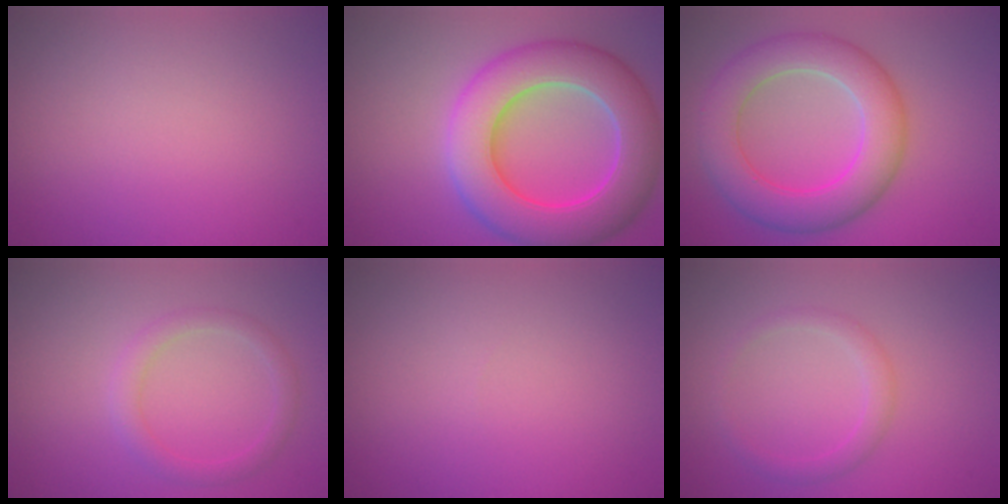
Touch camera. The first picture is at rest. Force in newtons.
{"total": 10.1, "press": 10.1, "slide": 0.3}
{"total": 7.1, "press": 7.1, "slide": 0.2}
{"total": 2.0, "press": 2.0, "slide": 0.1}
{"total": 0.0}
{"total": 1.7, "press": 1.7, "slide": 0.1}